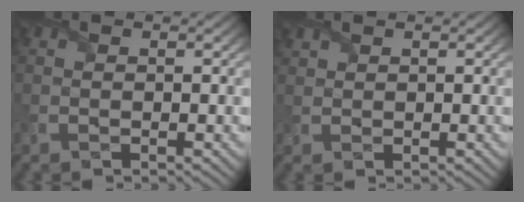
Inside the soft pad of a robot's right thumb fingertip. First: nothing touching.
{"total": 1.2, "force": [1.0, 0.5, 0.2], "torque": [-0.013, 0.003, 0.027]}